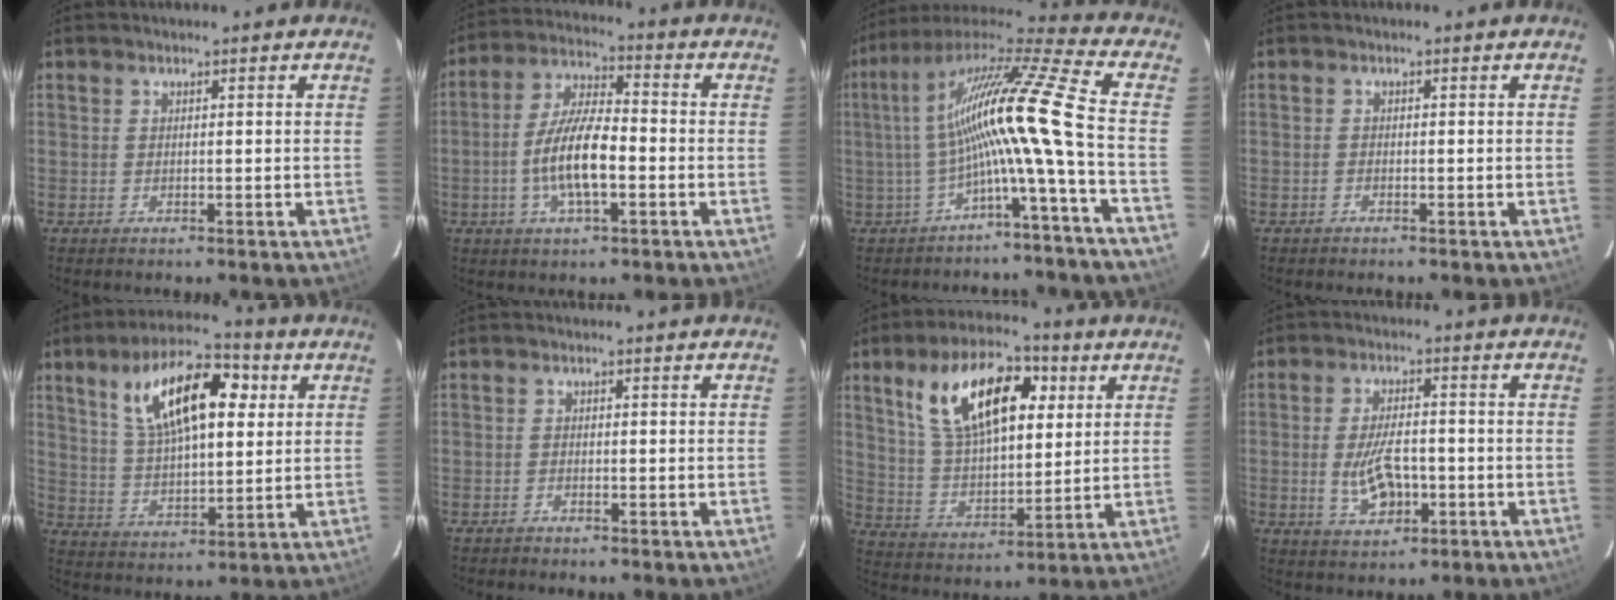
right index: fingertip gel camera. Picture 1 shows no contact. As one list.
[{"total": 10.7, "force": [-2.9, 3.5, 9.7], "torque": [-0.196, 0.003, -0.054]}, {"total": 16.1, "force": [-3.1, -1.3, 15.7], "torque": [-0.270, 0.004, -0.065]}, {"total": 0.7, "force": [-0.6, 0.4, 0.0], "torque": [-0.002, 0.003, -0.011]}, {"total": 16.5, "force": [6.1, 7.2, 13.5], "torque": [-0.237, 0.031, 0.110]}, {"total": 0.8, "force": [-0.7, 0.3, 0.0], "torque": [-0.002, 0.004, -0.014]}, {"total": 18.2, "force": [7.3, 8.8, 14.2], "torque": [-0.253, 0.032, 0.136]}, {"total": 7.6, "force": [-1.9, 3.9, 6.3], "torque": [-0.128, -0.003, -0.026]}]